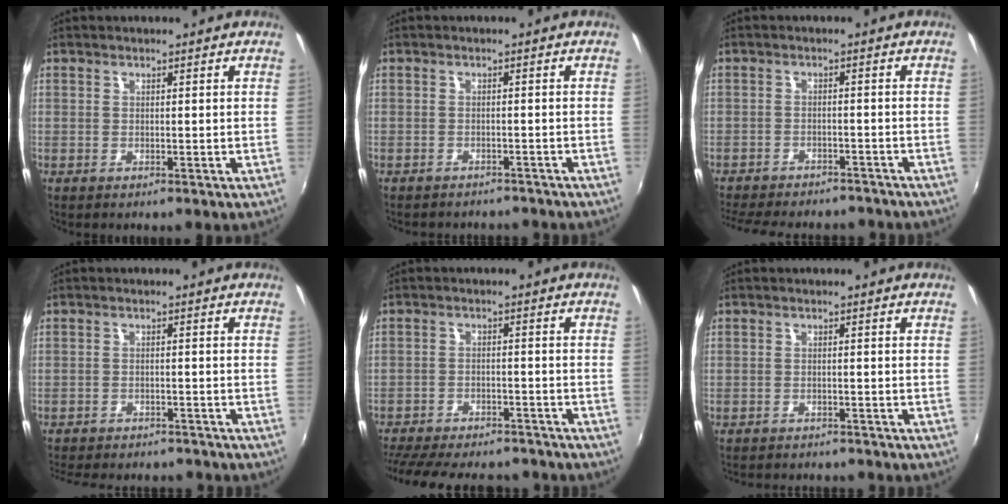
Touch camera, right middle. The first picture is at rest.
{"total": 6.6, "force": [-6.0, 1.9, 2.0], "torque": [-0.048, -0.012, -0.079]}
{"total": 16.0, "force": [-13.8, 4.9, 6.5], "torque": [-0.145, -0.015, -0.190]}
{"total": 13.6, "force": [-11.9, 4.1, 5.2], "torque": [-0.118, -0.015, -0.163]}
{"total": 20.8, "force": [-17.8, 6.3, 8.6], "torque": [-0.189, -0.013, -0.245]}
{"total": 8.2, "force": [-7.5, 1.9, 2.7], "torque": [-0.066, -0.013, -0.105]}